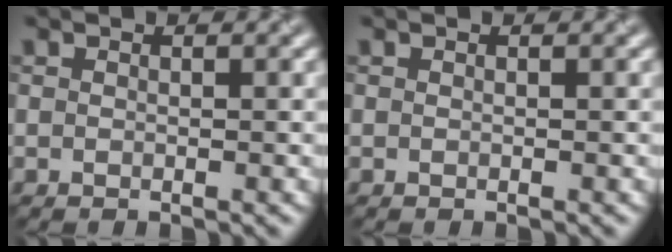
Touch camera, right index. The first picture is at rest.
{"total": 0.0}